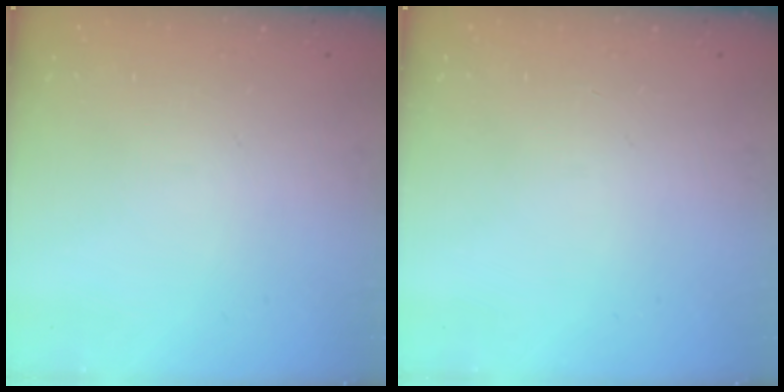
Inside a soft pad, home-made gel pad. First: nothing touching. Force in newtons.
{"total": 0.0}